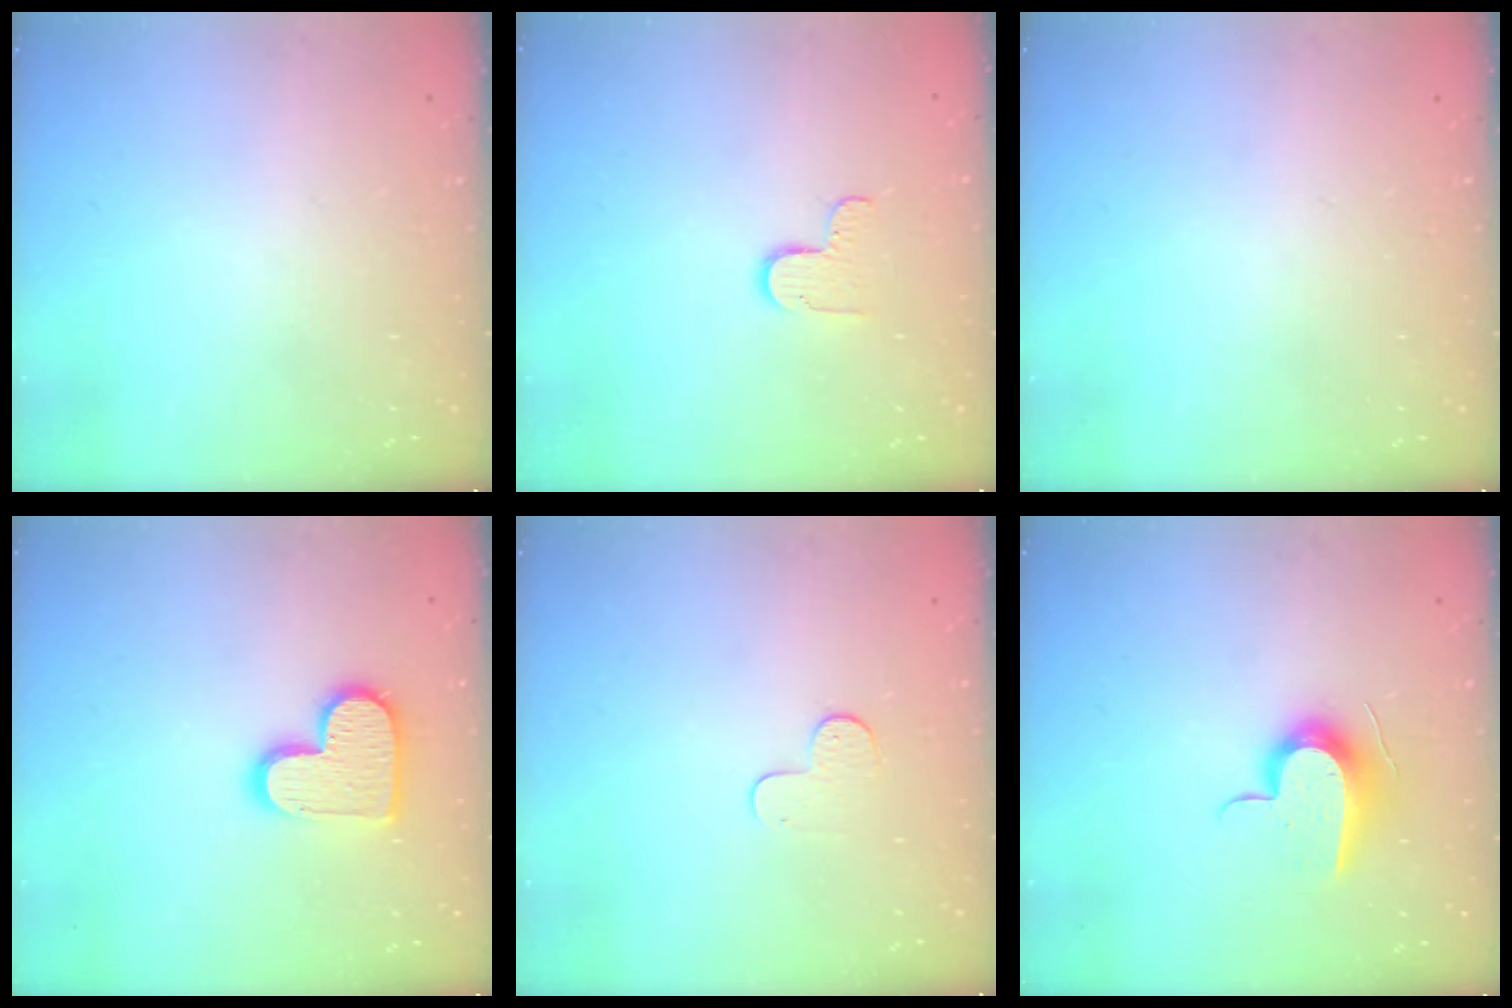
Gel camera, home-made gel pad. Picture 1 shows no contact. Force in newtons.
{"total": 5.5, "press": 5.5, "slide": 0.5}
{"total": 0.0}
{"total": 13.4, "press": 13.4, "slide": 0.8}
{"total": 4.8, "press": 4.8, "slide": 0.5}
{"total": 11.5, "press": 11.5, "slide": 0.9}